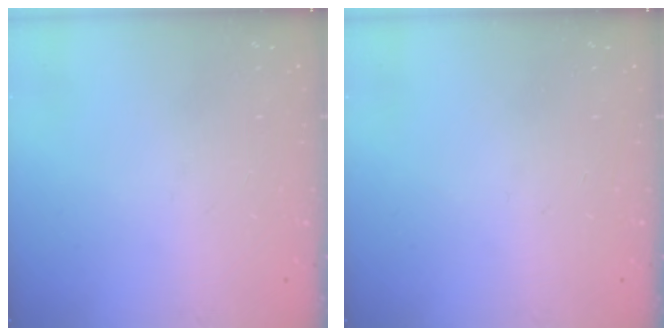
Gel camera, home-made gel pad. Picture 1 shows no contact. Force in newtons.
{"total": 0.0}